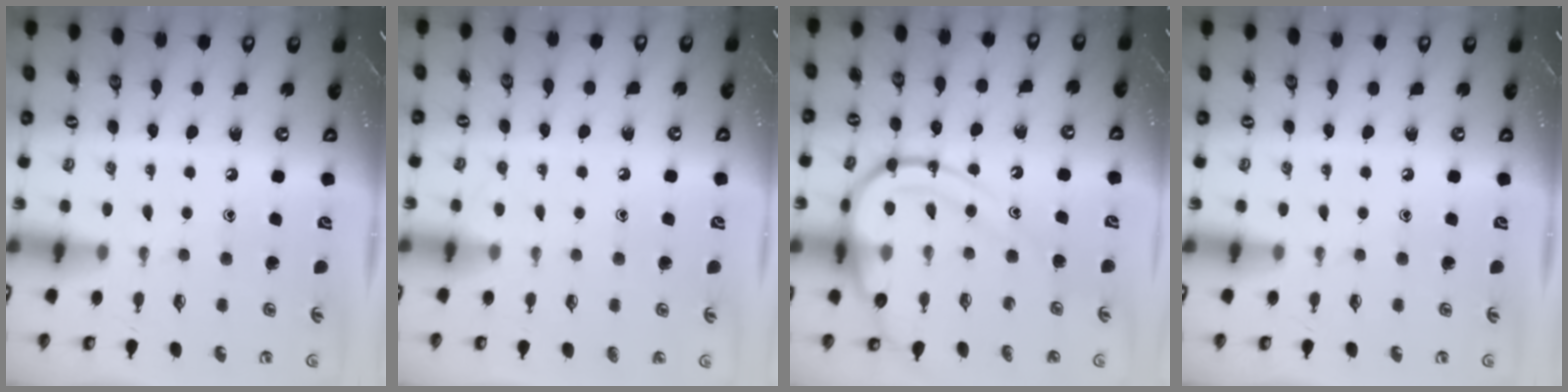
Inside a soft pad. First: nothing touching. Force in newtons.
{"total": 2.6, "press": 2.5, "slide": 0.3}
{"total": 14.9, "press": 14.8, "slide": 1.3}
{"total": 0.0}